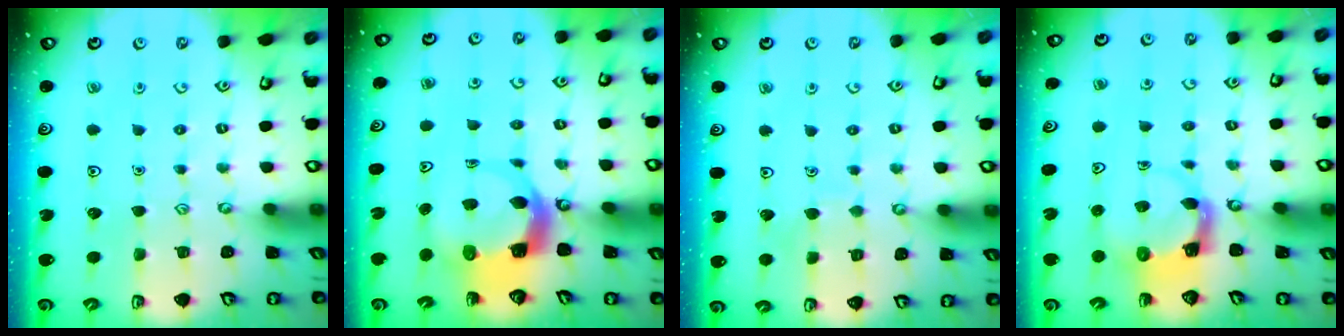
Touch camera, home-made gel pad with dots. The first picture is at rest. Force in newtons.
{"total": 6.6, "press": 6.5, "slide": 1.2}
{"total": 3.3, "press": 3.3, "slide": 0.5}
{"total": 3.9, "press": 3.8, "slide": 0.7}